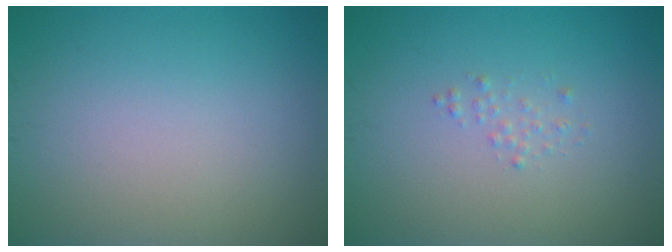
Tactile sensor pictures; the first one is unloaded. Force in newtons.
{"total": 0.8, "press": 0.8, "slide": 0.0}